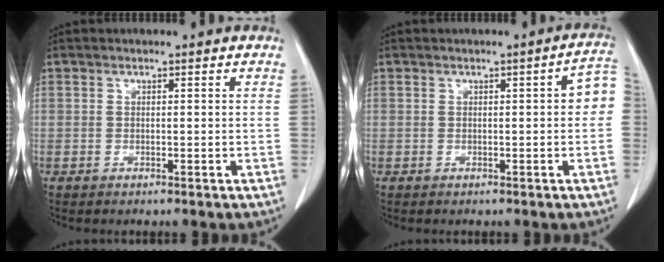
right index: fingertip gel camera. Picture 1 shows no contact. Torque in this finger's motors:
{"motor_torque": [0.45, -0.03, 0.19, 0.04]}